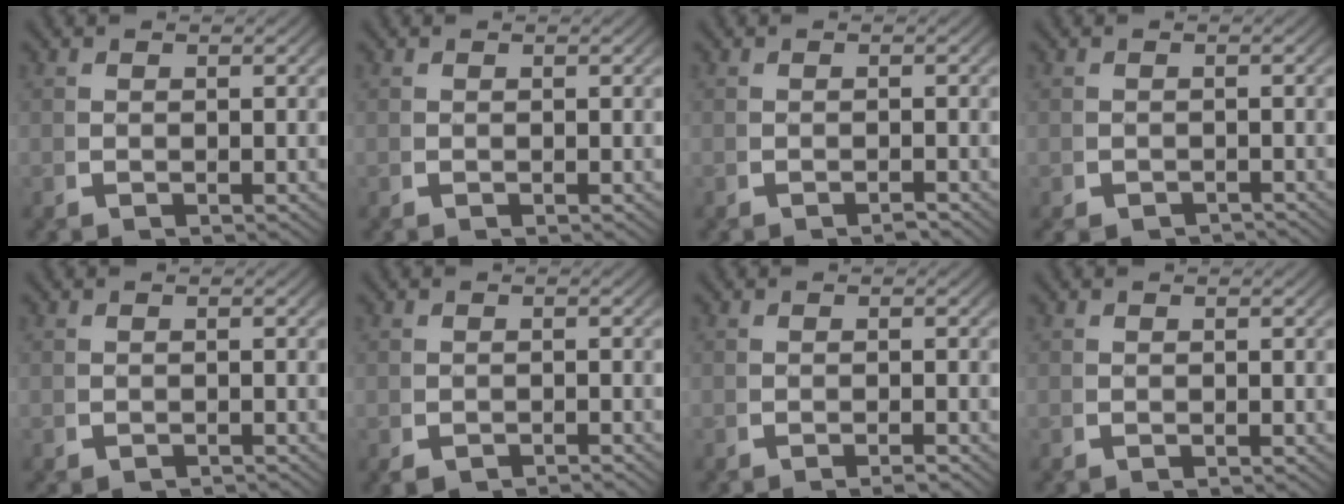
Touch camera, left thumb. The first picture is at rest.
{"total": 0.0}
{"total": 0.9, "force": [-0.8, -0.1, -0.1], "torque": [-0.001, -0.001, -0.015]}
{"total": 2.2, "force": [-2.1, 0.6, 0.1], "torque": [0.003, -0.007, -0.033]}
{"total": 1.2, "force": [-1.2, 0.3, 0.0], "torque": [0.000, -0.003, -0.019]}
{"total": 1.6, "force": [-1.5, 0.4, 0.3], "torque": [-0.008, -0.004, -0.025]}
{"total": 0.9, "force": [-0.9, -0.2, 0.0], "torque": [-0.001, -0.001, -0.018]}
{"total": 0.0}